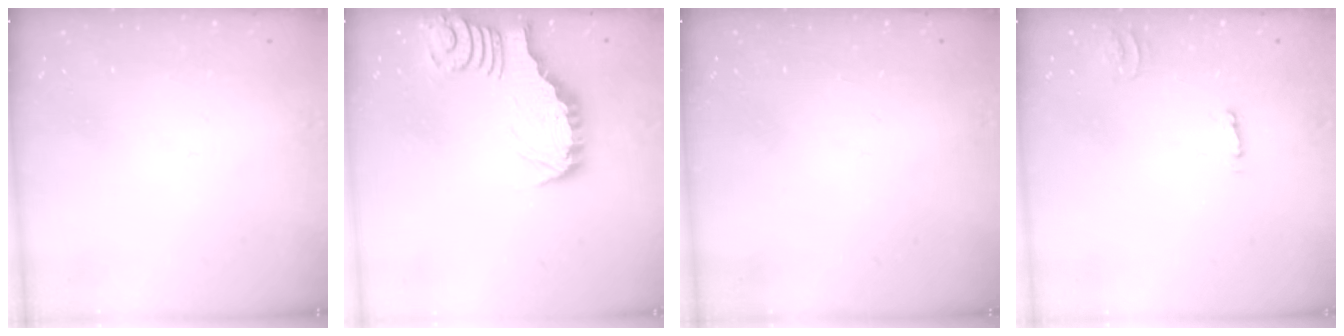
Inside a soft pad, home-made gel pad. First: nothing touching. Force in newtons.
{"total": 3.1, "press": 3.1, "slide": 0.3}
{"total": 0.0}
{"total": 2.5, "press": 2.5, "slide": 0.2}